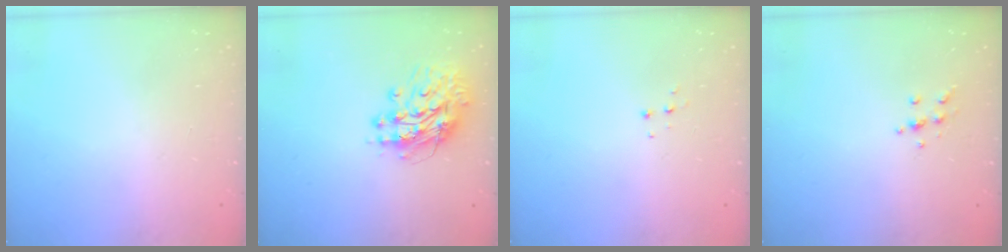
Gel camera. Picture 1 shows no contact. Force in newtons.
{"total": 12.5, "press": 12.4, "slide": 1.2}
{"total": 3.9, "press": 3.9, "slide": 0.4}
{"total": 5.4, "press": 5.3, "slide": 0.6}